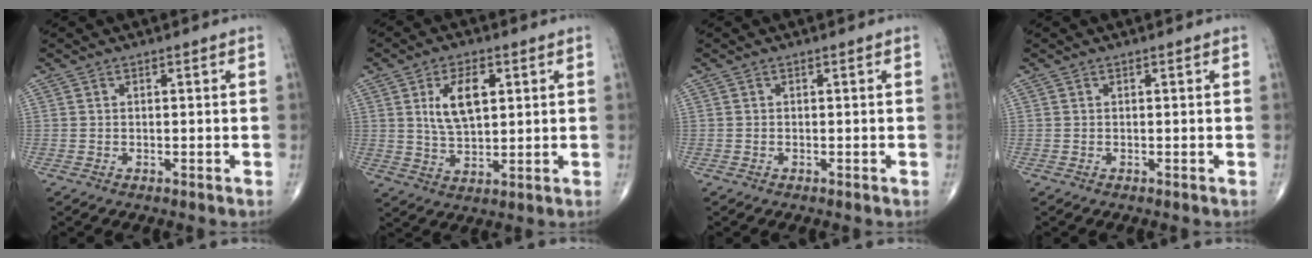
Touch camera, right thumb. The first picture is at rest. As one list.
[{"total": 8.9, "force": [2.6, 4.5, 7.3], "torque": [-0.119, -0.008, 0.050]}, {"total": 0.0}, {"total": 0.0}]